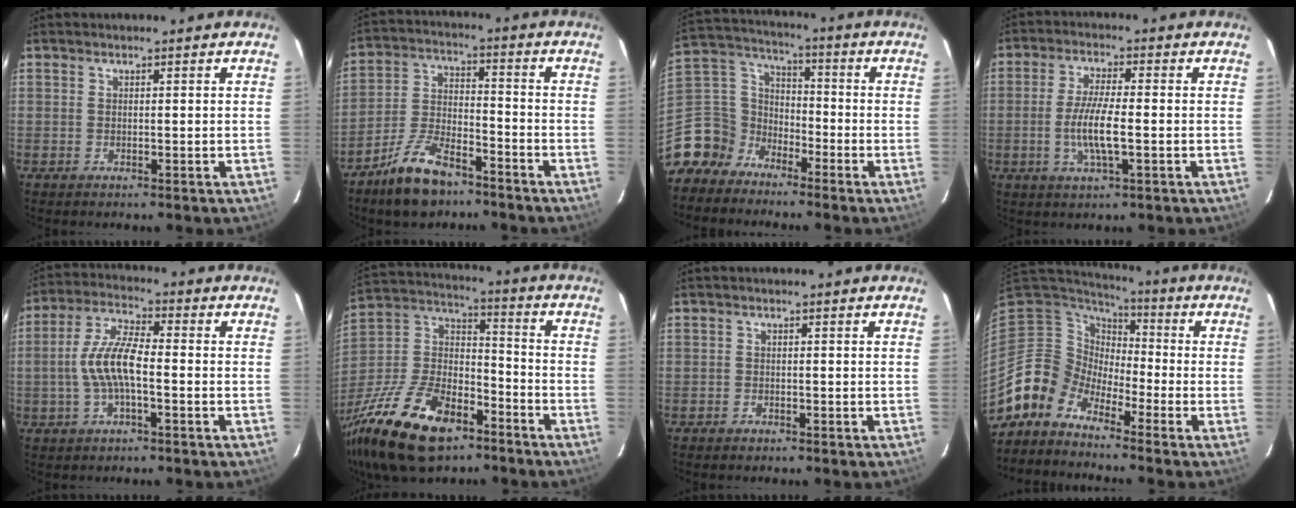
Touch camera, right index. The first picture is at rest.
{"total": 11.1, "force": [-8.2, 4.3, 6.1], "torque": [-0.134, 0.006, -0.152]}
{"total": 9.8, "force": [-7.4, 6.4, 0.4], "torque": [-0.045, 0.052, -0.163]}
{"total": 7.8, "force": [-1.5, 1.5, 7.5], "torque": [-0.148, -0.005, -0.031]}
{"total": 9.3, "force": [-1.7, 2.8, 8.7], "torque": [-0.182, 0.009, -0.034]}
{"total": 27.2, "force": [-16.5, 13.9, 16.6], "torque": [-0.369, -0.015, -0.281]}
{"total": 0.9, "force": [-0.7, 0.5, 0.0], "torque": [-0.002, 0.005, -0.012]}
{"total": 6.3, "force": [-5.0, 3.8, -0.5], "torque": [0.010, 0.035, -0.123]}